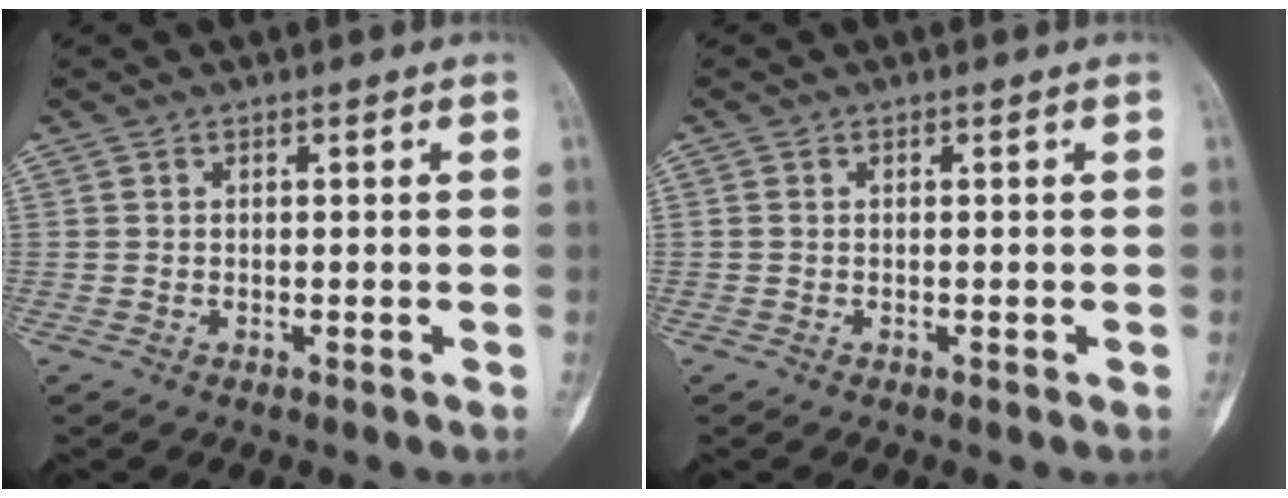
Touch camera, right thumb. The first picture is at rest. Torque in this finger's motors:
{"motor_torque": [-0.48, -0.25, -0.02, 0.16, -0.02]}